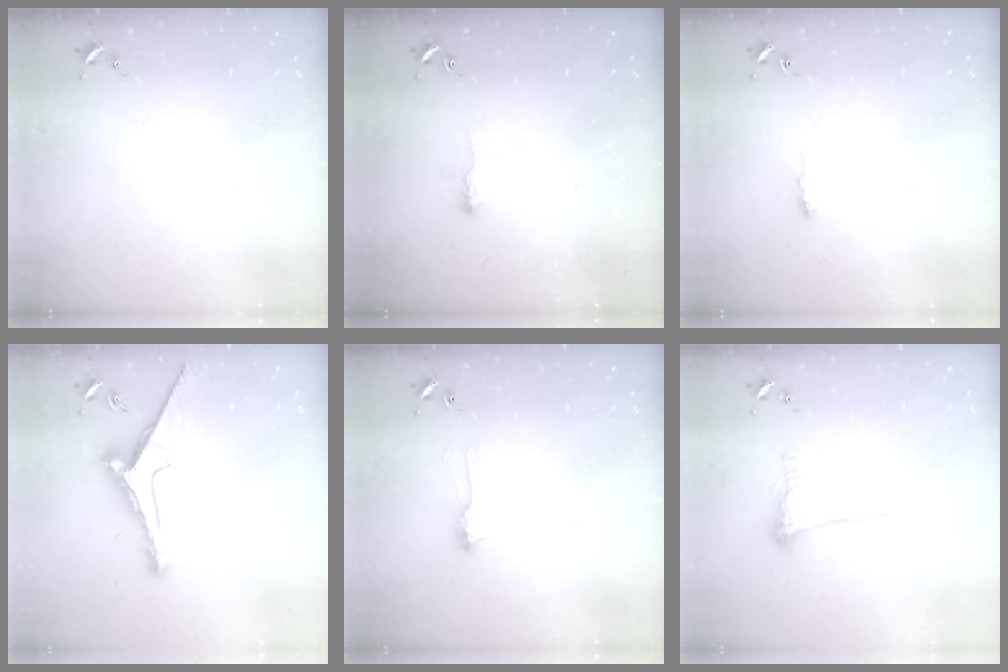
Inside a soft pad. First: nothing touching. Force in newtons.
{"total": 2.9, "press": 2.9, "slide": 0.6}
{"total": 4.1, "press": 4.1, "slide": 0.6}
{"total": 11.0, "press": 11.0, "slide": 0.8}
{"total": 6.6, "press": 6.5, "slide": 0.8}
{"total": 9.4, "press": 9.4, "slide": 0.7}